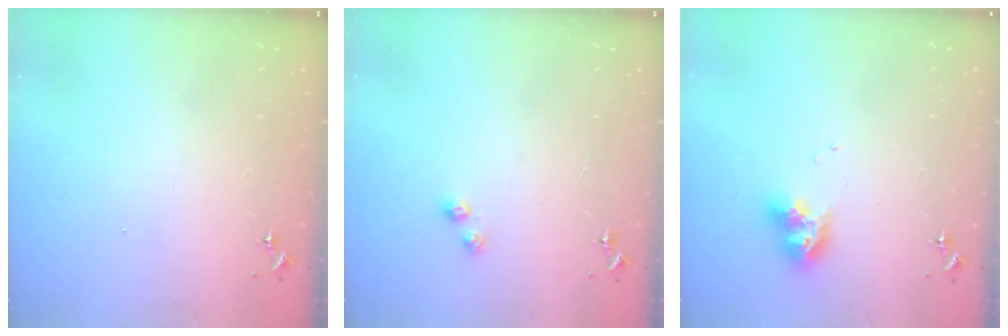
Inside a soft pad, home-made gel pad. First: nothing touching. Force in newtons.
{"total": 3.8, "press": 3.7, "slide": 0.7}
{"total": 9.6, "press": 9.6, "slide": 0.9}